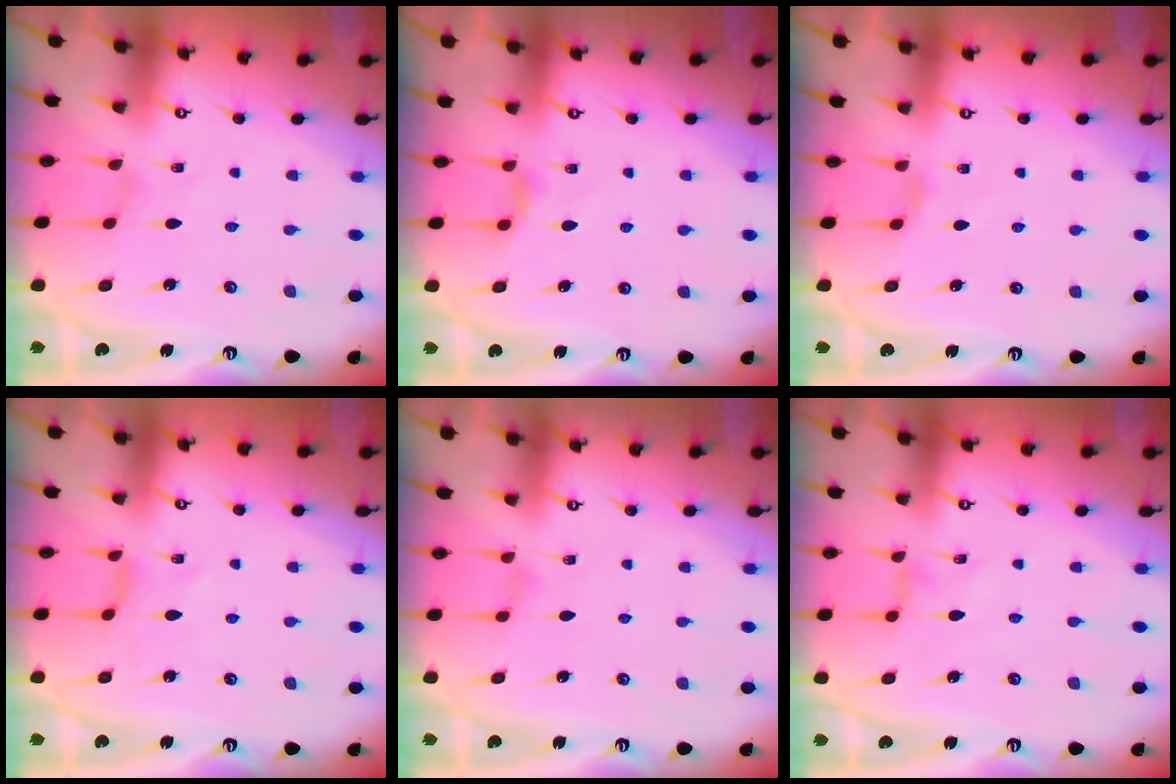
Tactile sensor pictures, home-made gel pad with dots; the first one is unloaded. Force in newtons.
{"total": 4.6, "press": 4.5, "slide": 0.6}
{"total": 2.2, "press": 2.2, "slide": 0.4}
{"total": 1.0, "press": 1.0, "slide": 0.2}
{"total": 1.8, "press": 1.8, "slide": 0.3}
{"total": 0.0}